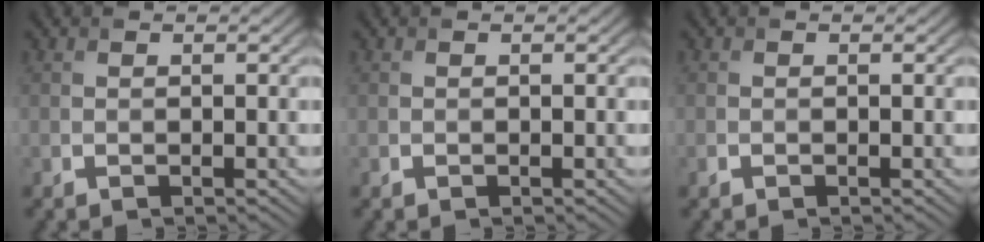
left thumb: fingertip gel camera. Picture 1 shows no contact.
{"total": 0.0}
{"total": 0.5, "force": [-0.4, 0.4, 0.0], "torque": [-0.004, -0.002, -0.009]}